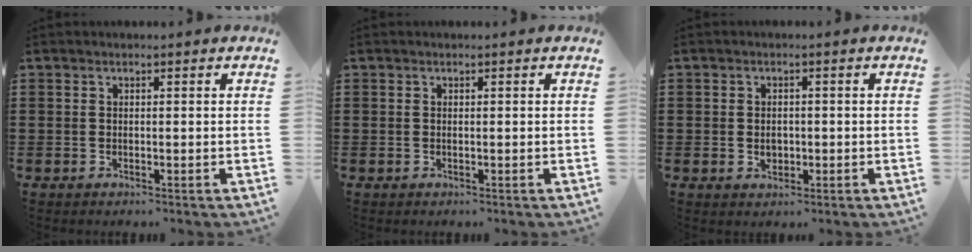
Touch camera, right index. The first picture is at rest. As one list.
[{"total": 0.0}, {"total": 1.8, "force": [-0.2, 1.3, 1.1], "torque": [-0.024, 0.003, -0.005]}]